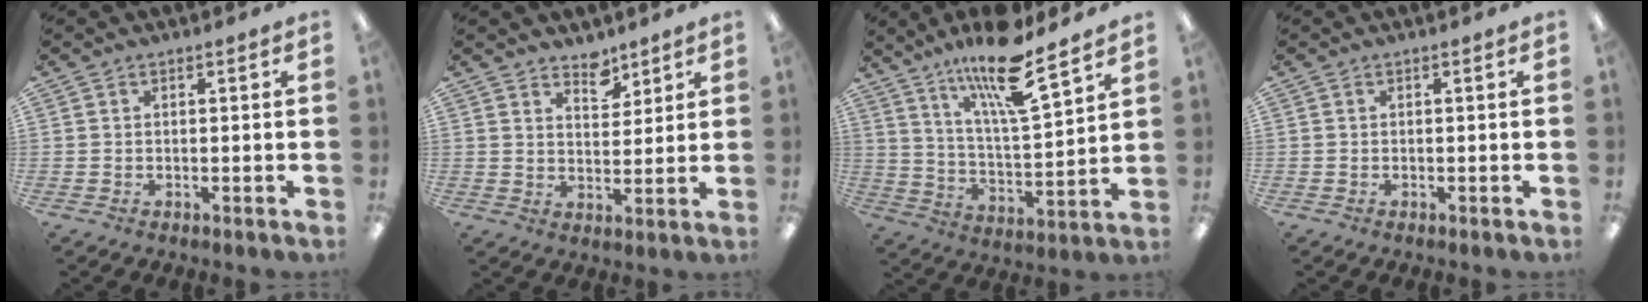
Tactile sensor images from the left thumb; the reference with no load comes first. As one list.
[{"total": 5.5, "force": [4.7, 2.6, 1.4], "torque": [0.000, -0.035, 0.081]}, {"total": 16.6, "force": [12.6, 3.2, 10.4], "torque": [-0.187, -0.075, 0.206]}, {"total": 0.0}]